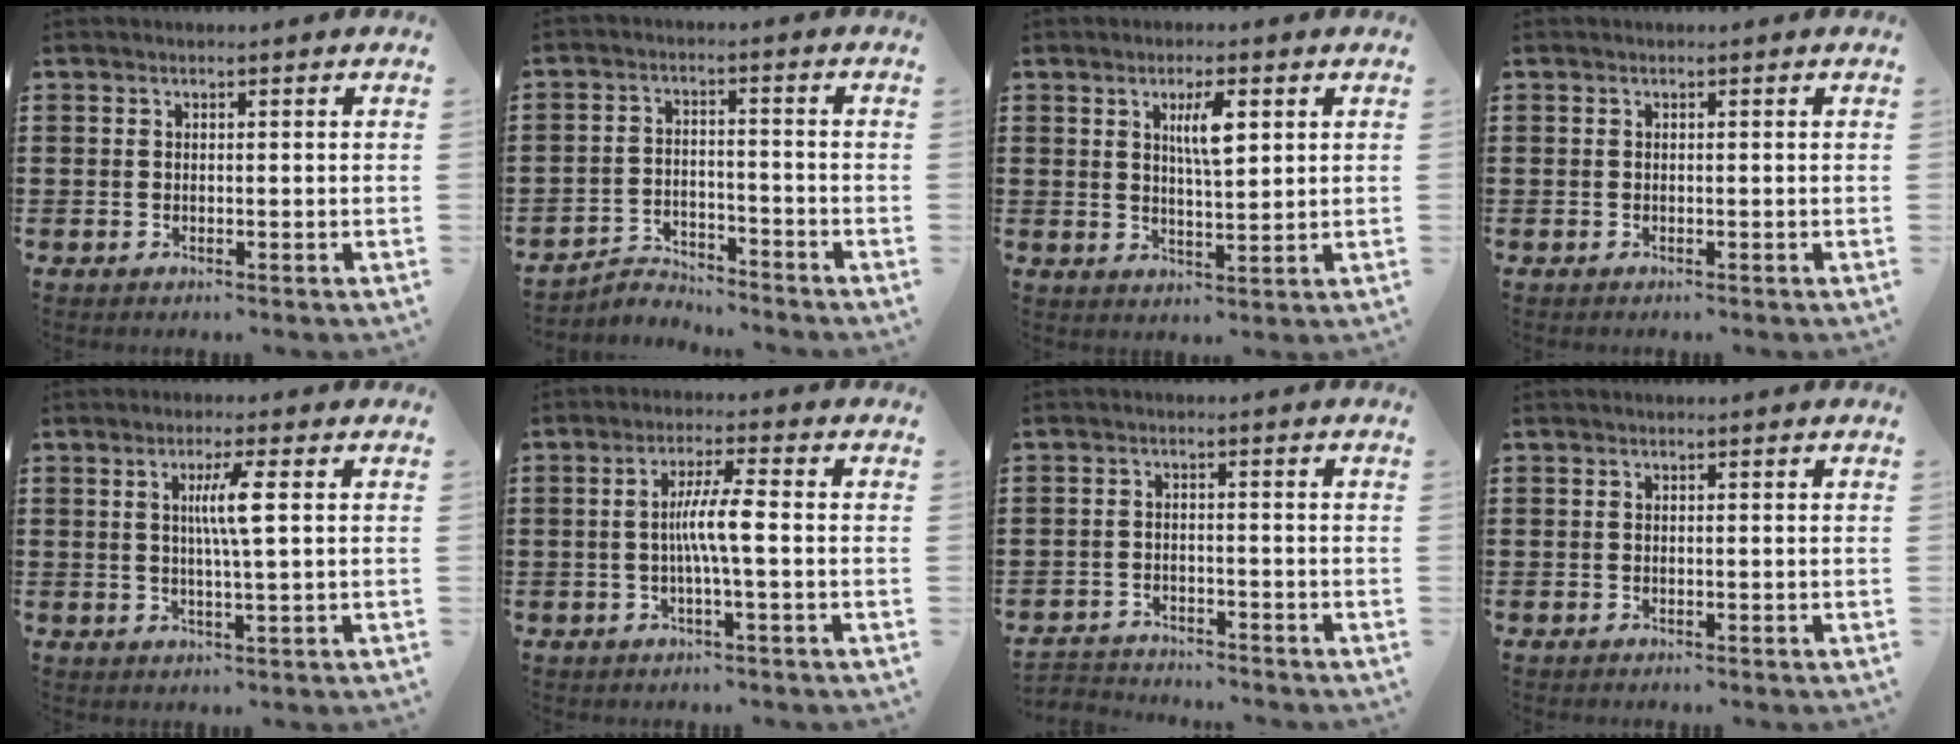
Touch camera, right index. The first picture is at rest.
{"total": 3.4, "force": [-3.3, 0.6, 0.3], "torque": [-0.013, 0.004, -0.071]}
{"total": 5.0, "force": [1.8, 1.3, 4.5], "torque": [-0.086, 0.004, 0.026]}
{"total": 0.0}
{"total": 4.7, "force": [0.9, -0.1, 4.7], "torque": [-0.090, -0.003, 0.010]}
{"total": 5.5, "force": [-0.6, 0.2, 5.4], "torque": [-0.097, -0.002, -0.015]}
{"total": 2.7, "force": [-2.7, 0.2, -0.2], "torque": [-0.006, -0.001, -0.059]}
{"total": 0.0}